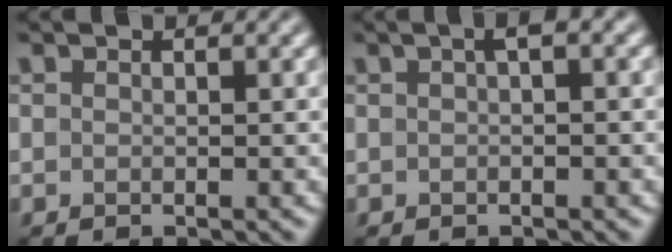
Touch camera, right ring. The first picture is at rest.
{"total": 1.2, "force": [0.3, 0.3, 1.1], "torque": [-0.020, 0.011, 0.005]}